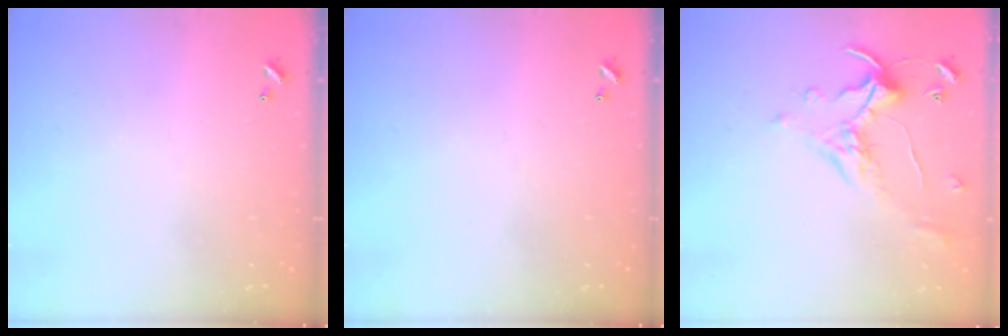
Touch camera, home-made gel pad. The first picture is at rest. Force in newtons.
{"total": 0.0}
{"total": 1.1, "press": 0.6, "slide": 0.9}